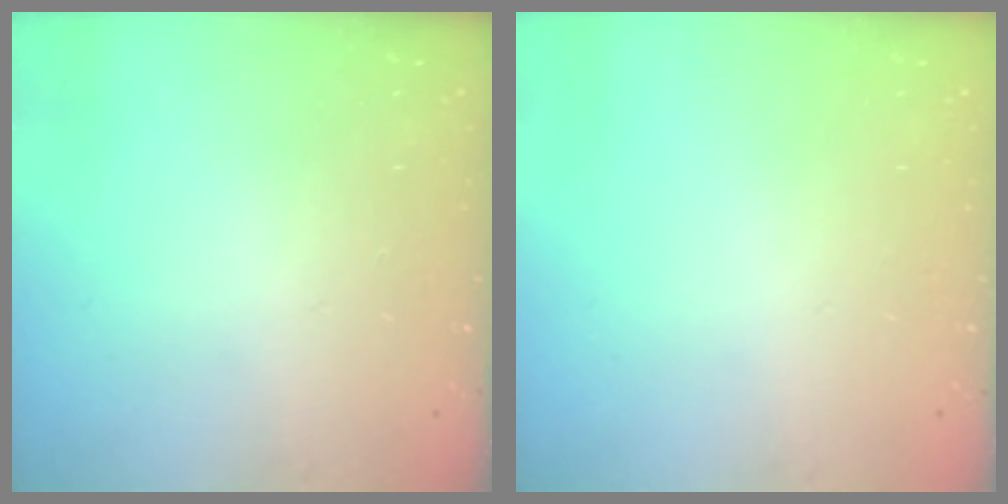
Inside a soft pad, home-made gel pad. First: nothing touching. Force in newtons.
{"total": 0.0}